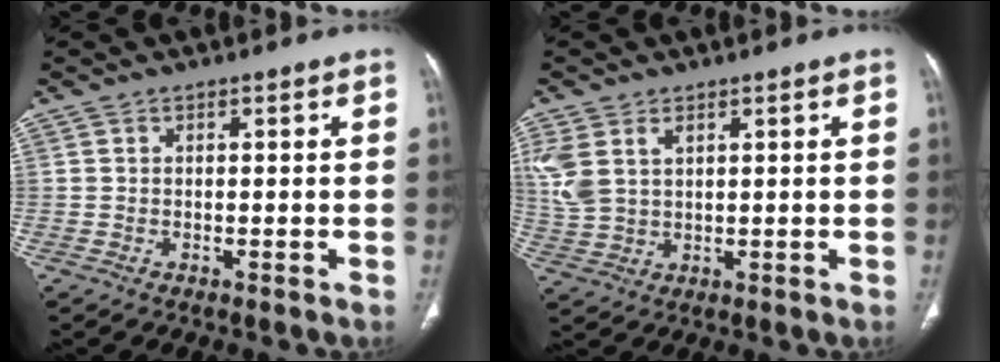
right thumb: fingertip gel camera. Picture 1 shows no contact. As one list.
[{"total": 7.6, "force": [3.0, 4.8, 5.2], "torque": [-0.125, 0.003, 0.071]}]